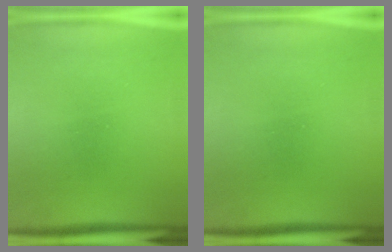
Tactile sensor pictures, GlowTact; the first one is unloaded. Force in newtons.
{"total": 0.0}